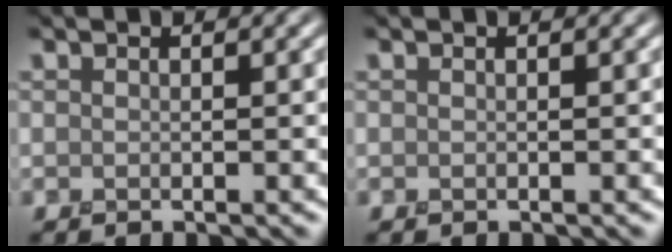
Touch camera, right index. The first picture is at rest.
{"total": 0.0}